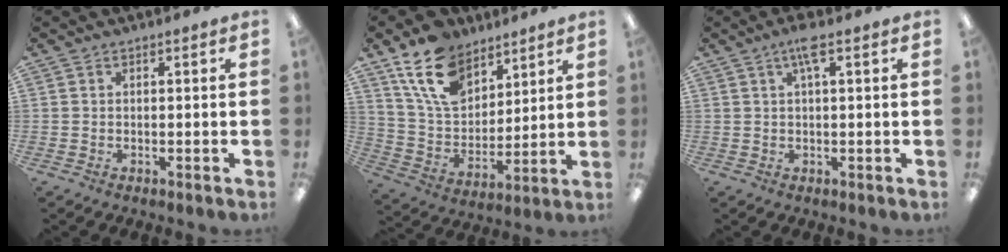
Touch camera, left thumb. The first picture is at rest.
{"total": 16.3, "force": [10.6, 9.9, 7.5], "torque": [-0.143, -0.042, 0.201]}
{"total": 4.2, "force": [1.9, 1.0, 3.6], "torque": [-0.060, 0.001, 0.029]}